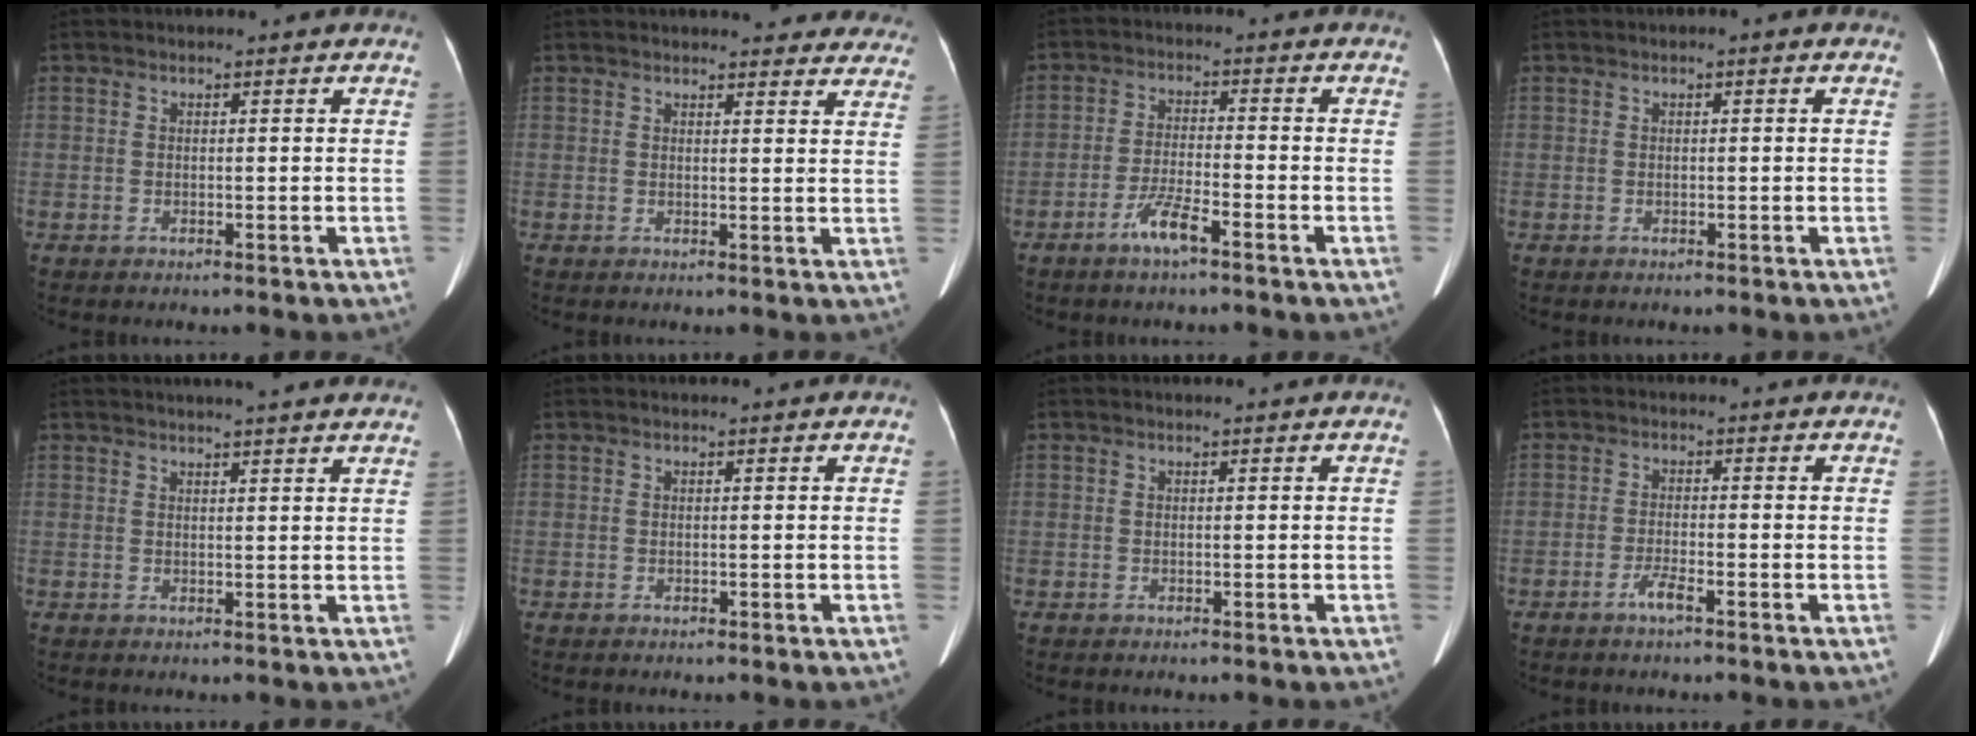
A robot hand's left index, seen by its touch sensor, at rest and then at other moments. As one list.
[{"total": 14.4, "force": [13.4, 3.6, 4.0], "torque": [-0.010, -0.015, 0.130]}, {"total": 4.9, "force": [-3.4, 0.3, 3.5], "torque": [-0.077, -0.006, -0.069]}, {"total": 0.5, "force": [-0.1, 0.2, 0.5], "torque": [-0.008, 0.002, -0.006]}, {"total": 10.1, "force": [8.8, 0.9, 4.9], "torque": [-0.064, 0.023, 0.095]}, {"total": 0.0}, {"total": 0.0}, {"total": 2.4, "force": [-1.7, 0.0, 1.6], "torque": [-0.040, -0.003, -0.036]}]